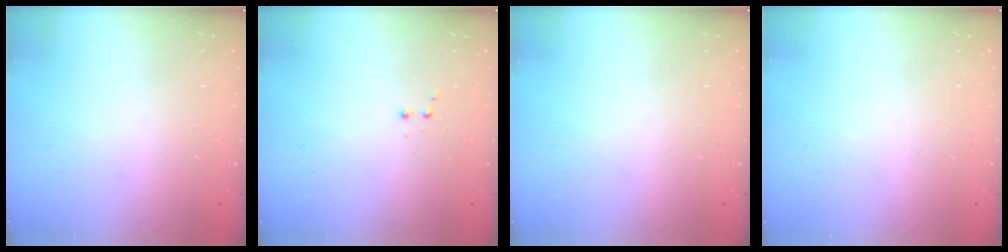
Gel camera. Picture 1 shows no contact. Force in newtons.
{"total": 2.0, "press": 1.8, "slide": 0.9}
{"total": 0.0}
{"total": 0.0}